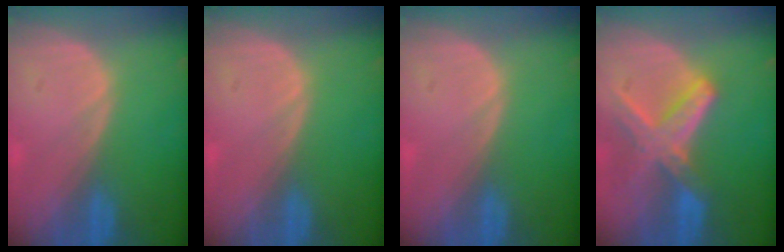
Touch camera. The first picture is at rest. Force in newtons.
{"total": 0.0}
{"total": 0.0}
{"total": 8.3, "press": 7.3, "slide": 4.0}